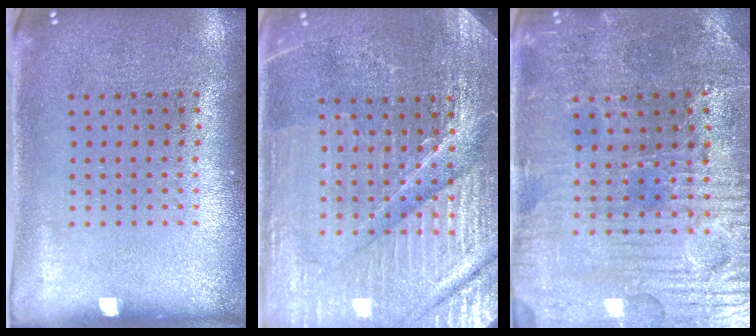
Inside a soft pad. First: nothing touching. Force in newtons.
{"total": 4.8, "press": 4.6, "slide": 1.4}
{"total": 3.6, "press": 3.6, "slide": 0.4}